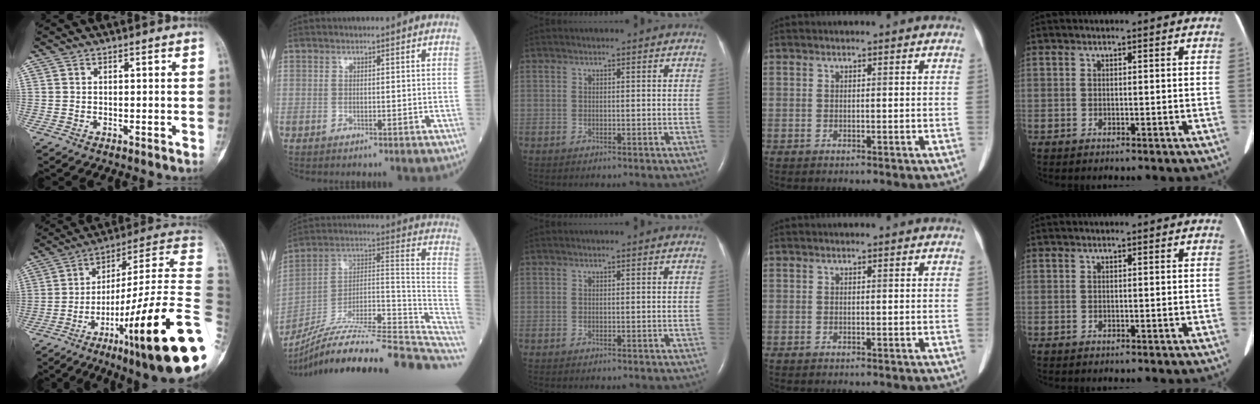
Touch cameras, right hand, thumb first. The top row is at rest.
{"thumb": {"total": 30.0, "force": [-9.7, 3.8, 28.1], "torque": [-0.348, 0.059, -0.150]}, "index": {"total": 26.3, "force": [-22.1, 2.5, 14.0], "torque": [-0.151, 0.029, -0.342]}}